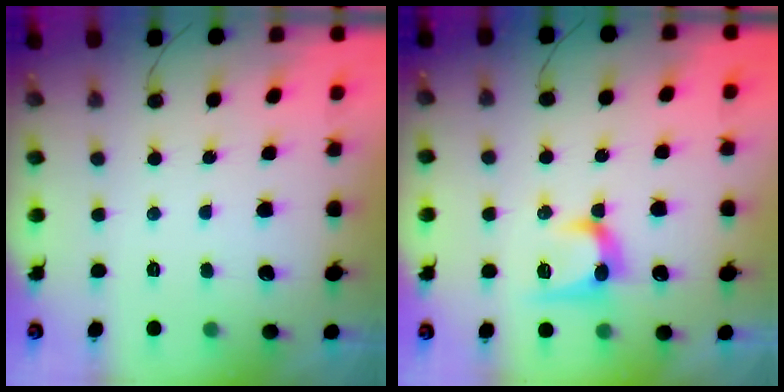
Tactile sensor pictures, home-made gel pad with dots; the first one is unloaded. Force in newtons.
{"total": 10.2, "press": 10.2, "slide": 0.5}